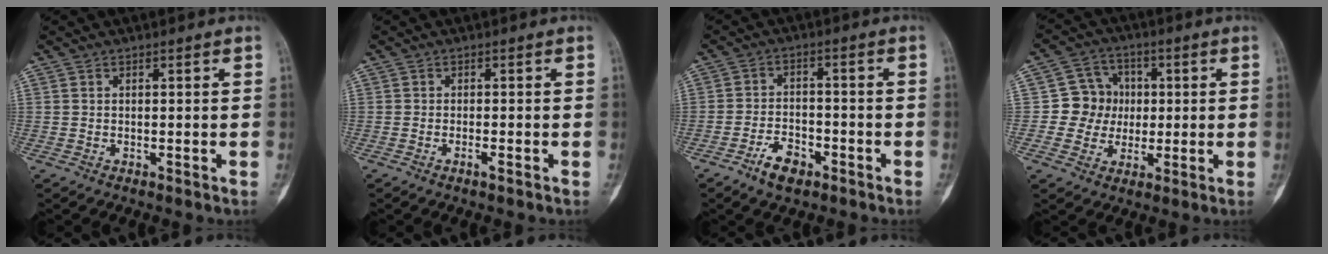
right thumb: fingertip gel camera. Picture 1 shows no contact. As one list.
[{"total": 1.2, "force": [-0.7, 0.1, 0.9], "torque": [-0.020, 0.001, -0.013]}, {"total": 5.8, "force": [-3.7, 3.0, 3.4], "torque": [-0.053, 0.023, -0.064]}, {"total": 8.2, "force": [0.2, 7.9, 2.3], "torque": [0.009, 0.016, -0.003]}]